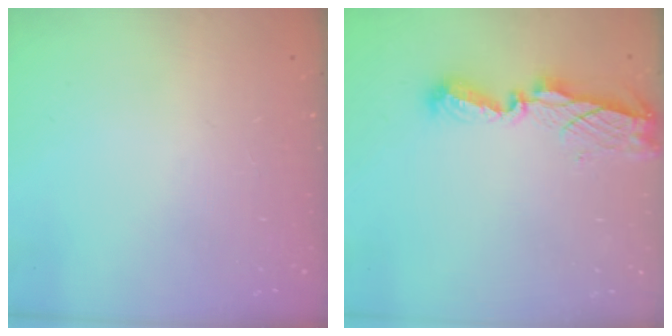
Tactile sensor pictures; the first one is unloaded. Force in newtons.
{"total": 8.5, "press": 8.5, "slide": 0.3}